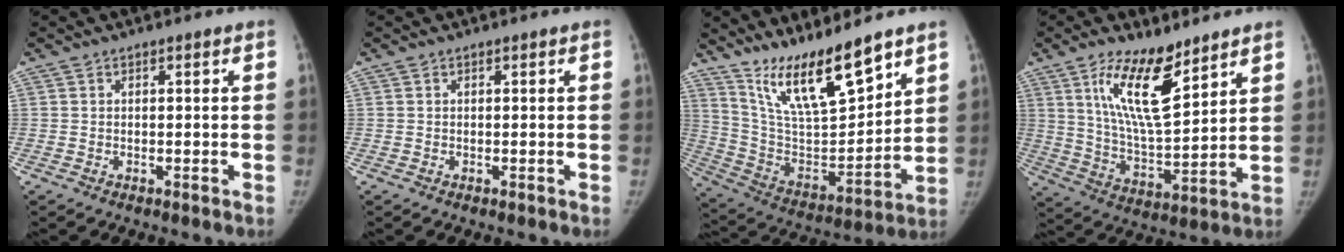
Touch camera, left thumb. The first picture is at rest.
{"total": 0.0}
{"total": 17.8, "force": [13.2, 4.2, 11.1], "torque": [-0.164, -0.075, 0.255]}
{"total": 14.2, "force": [8.5, 4.7, 10.3], "torque": [-0.159, -0.062, 0.166]}